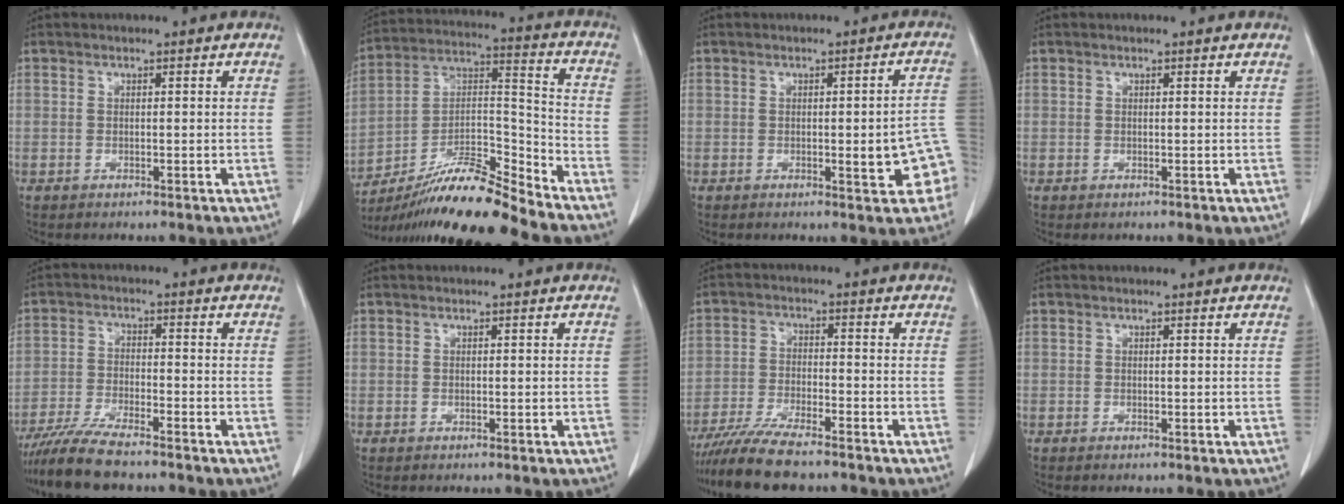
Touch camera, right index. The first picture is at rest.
{"total": 14.8, "force": [-12.7, -0.1, 7.5], "torque": [-0.135, 0.023, -0.223]}
{"total": 7.4, "force": [-2.1, 1.5, 6.9], "torque": [-0.073, 0.014, -0.024]}
{"total": 0.0}
{"total": 7.8, "force": [-6.8, 0.6, 3.8], "torque": [-0.069, -0.024, -0.122]}
{"total": 0.0}
{"total": 9.3, "force": [-8.0, 0.9, 4.7], "torque": [-0.080, -0.027, -0.137]}
{"total": 0.0}